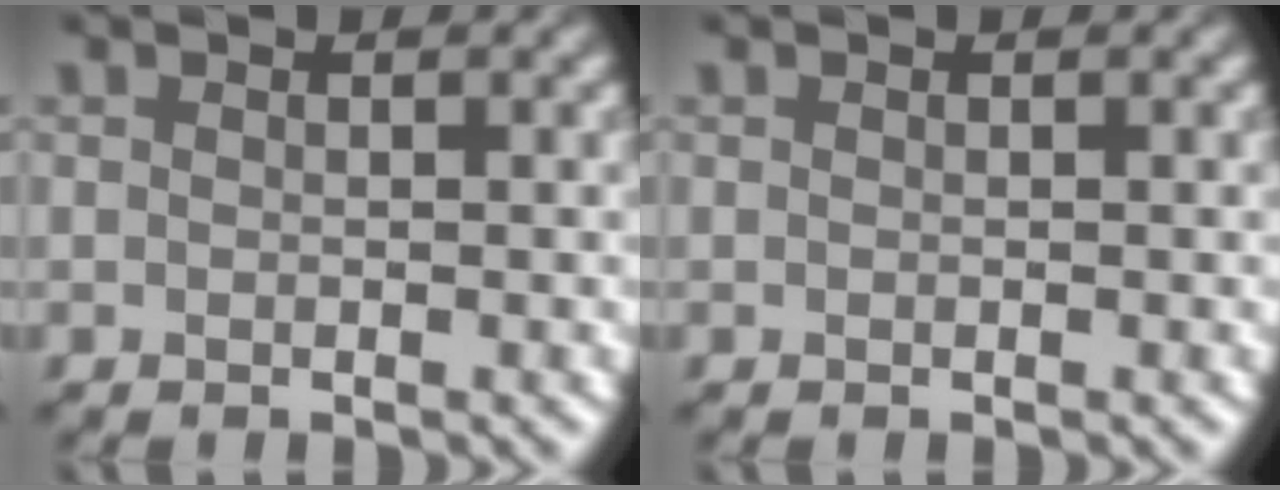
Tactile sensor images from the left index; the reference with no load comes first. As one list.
[{"total": 0.0}]